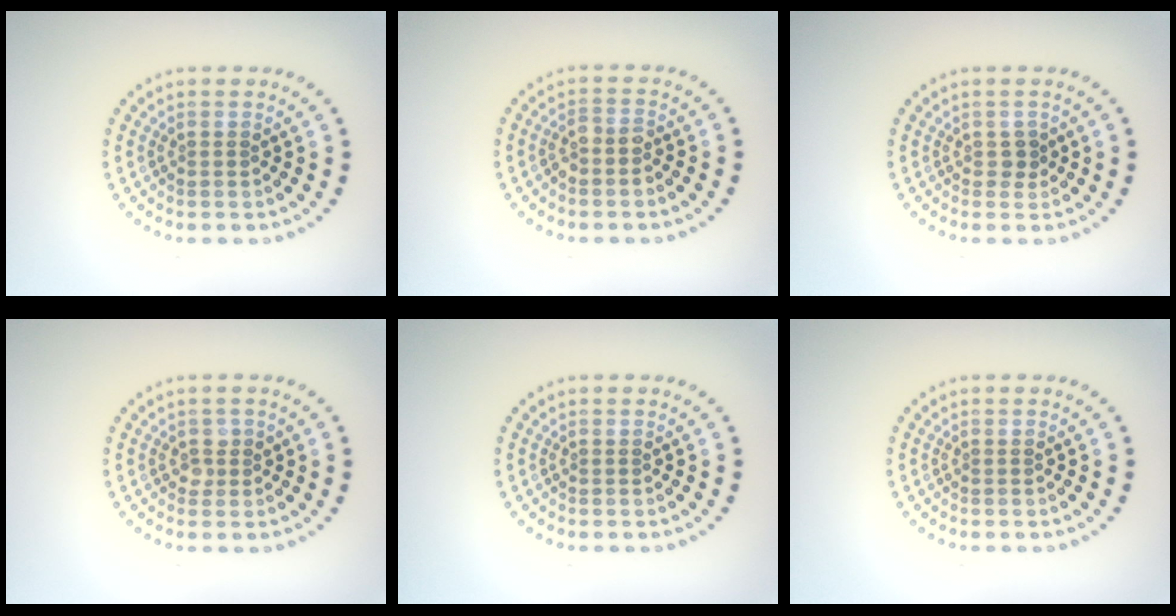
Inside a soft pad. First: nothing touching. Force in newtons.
{"total": 1.7, "press": 1.5, "slide": 0.8}
{"total": 1.0, "press": 0.8, "slide": 0.5}
{"total": 1.1, "press": 1.1, "slide": 0.4}
{"total": 0.0}
{"total": 0.0}